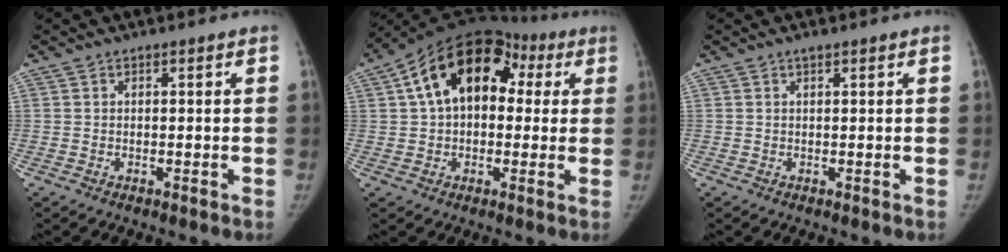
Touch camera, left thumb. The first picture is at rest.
{"total": 18.0, "force": [4.7, 11.9, 12.7], "torque": [-0.179, 0.042, 0.065]}
{"total": 1.0, "force": [0.7, 0.3, 0.6], "torque": [-0.011, -0.003, 0.013]}